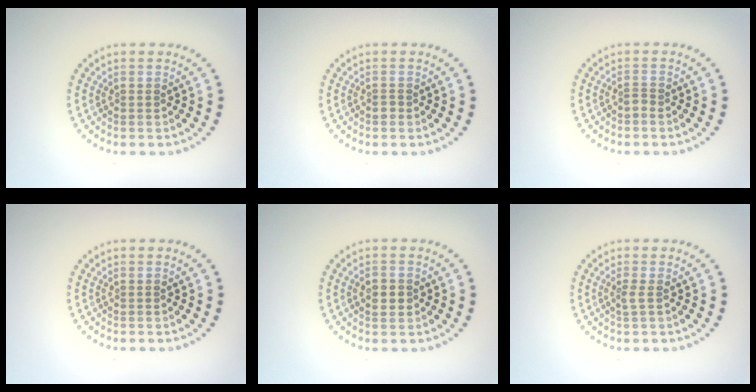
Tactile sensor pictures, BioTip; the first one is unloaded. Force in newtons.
{"total": 0.6, "press": 0.4, "slide": 0.5}
{"total": 0.9, "press": 0.5, "slide": 0.7}
{"total": 0.0}
{"total": 2.1, "press": 2.1, "slide": 0.2}
{"total": 0.9, "press": 0.6, "slide": 0.6}